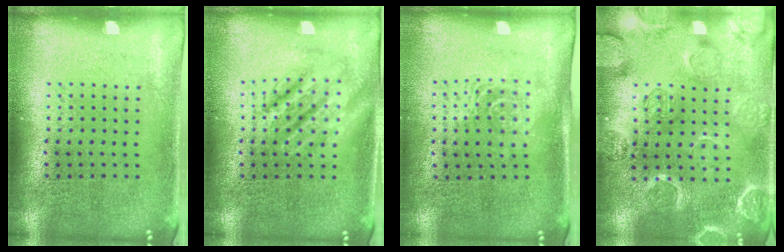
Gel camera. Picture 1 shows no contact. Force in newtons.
{"total": 2.7, "press": 2.7, "slide": 0.3}
{"total": 1.6, "press": 1.3, "slide": 0.9}
{"total": 2.7, "press": 2.7, "slide": 0.1}